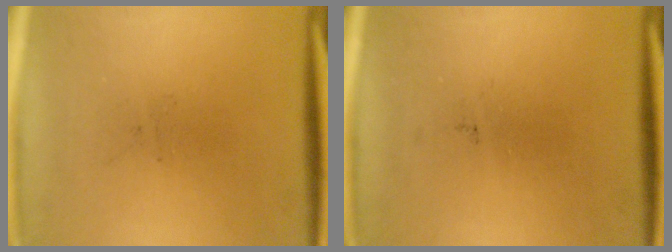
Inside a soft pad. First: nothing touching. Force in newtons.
{"total": 0.0}